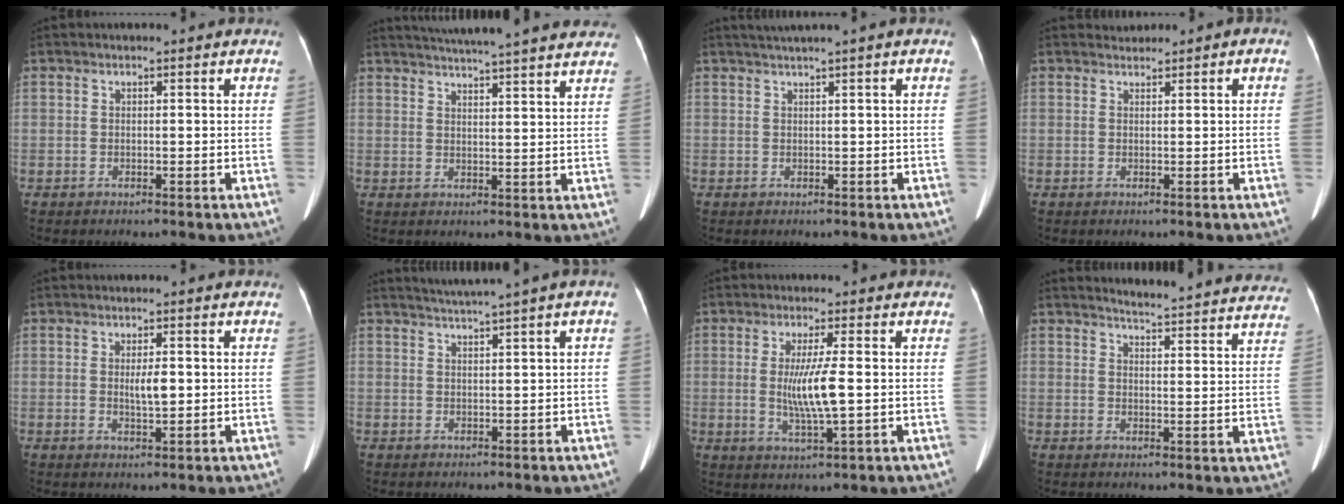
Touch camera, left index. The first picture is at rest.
{"total": 21.4, "force": [19.4, 1.6, 8.9], "torque": [-0.144, 0.003, 0.244]}
{"total": 1.5, "force": [1.1, -0.2, 1.0], "torque": [-0.019, 0.014, 0.026]}
{"total": 0.9, "force": [0.7, 0.6, 0.1], "torque": [0.000, 0.016, 0.012]}
{"total": 3.1, "force": [0.0, 0.8, 3.0], "torque": [-0.055, -0.005, 0.000]}
{"total": 3.0, "force": [2.2, -0.8, 1.8], "torque": [-0.035, 0.008, 0.045]}
{"total": 6.7, "force": [-0.1, 0.2, 6.7], "torque": [-0.138, -0.018, -0.002]}
{"total": 20.9, "force": [20.2, 1.9, 5.1], "torque": [-0.057, -0.068, 0.222]}